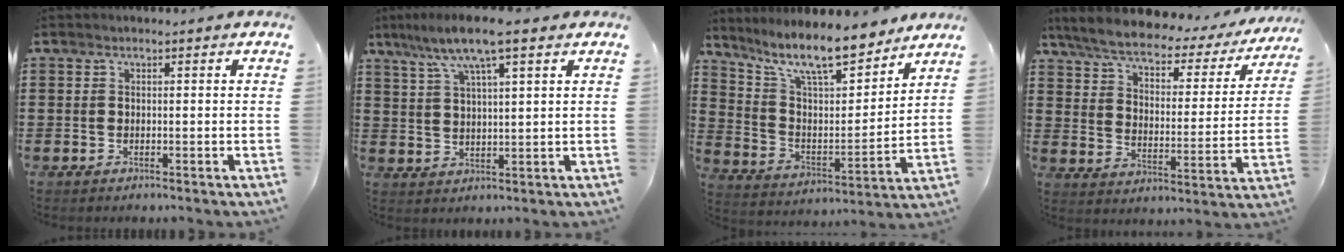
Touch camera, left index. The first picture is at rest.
{"total": 8.1, "force": [5.3, 0.8, 6.1], "torque": [-0.130, -0.009, 0.091]}
{"total": 11.7, "force": [9.8, 2.3, 5.9], "torque": [-0.142, -0.049, 0.172]}
{"total": 6.1, "force": [5.1, 1.3, 3.0], "torque": [-0.083, -0.030, 0.083]}